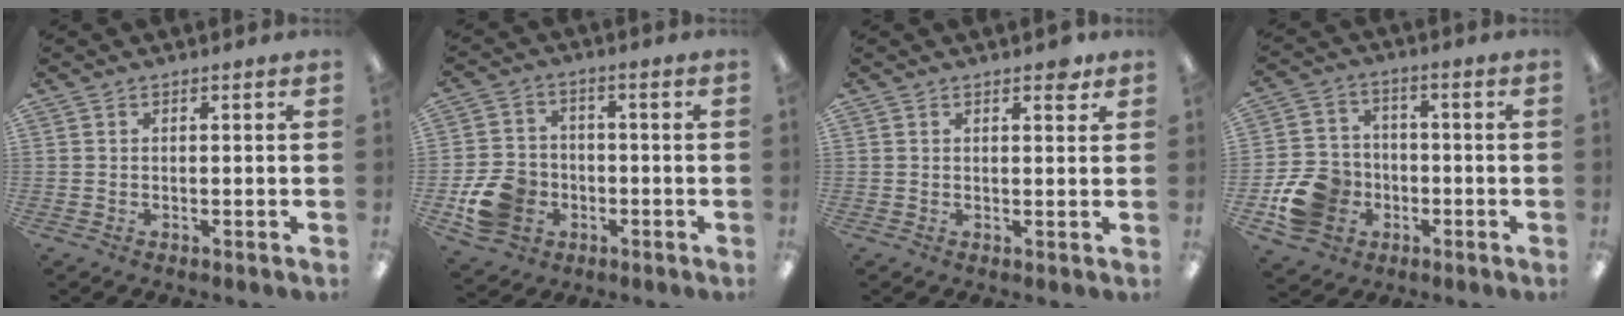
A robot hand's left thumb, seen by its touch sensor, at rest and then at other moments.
{"total": 10.3, "force": [-3.4, 8.4, 4.8], "torque": [-0.109, 0.022, -0.056]}
{"total": 2.7, "force": [1.8, 1.1, 1.6], "torque": [-0.011, -0.007, 0.027]}
{"total": 11.9, "force": [-4.3, 9.9, 5.0], "torque": [-0.108, 0.036, -0.069]}